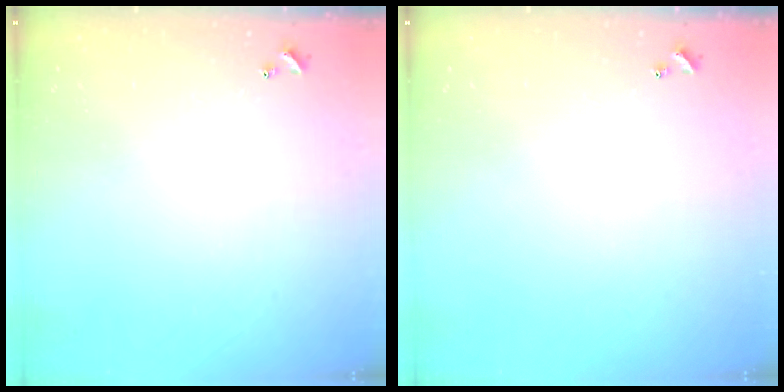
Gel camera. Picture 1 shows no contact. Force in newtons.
{"total": 0.0}